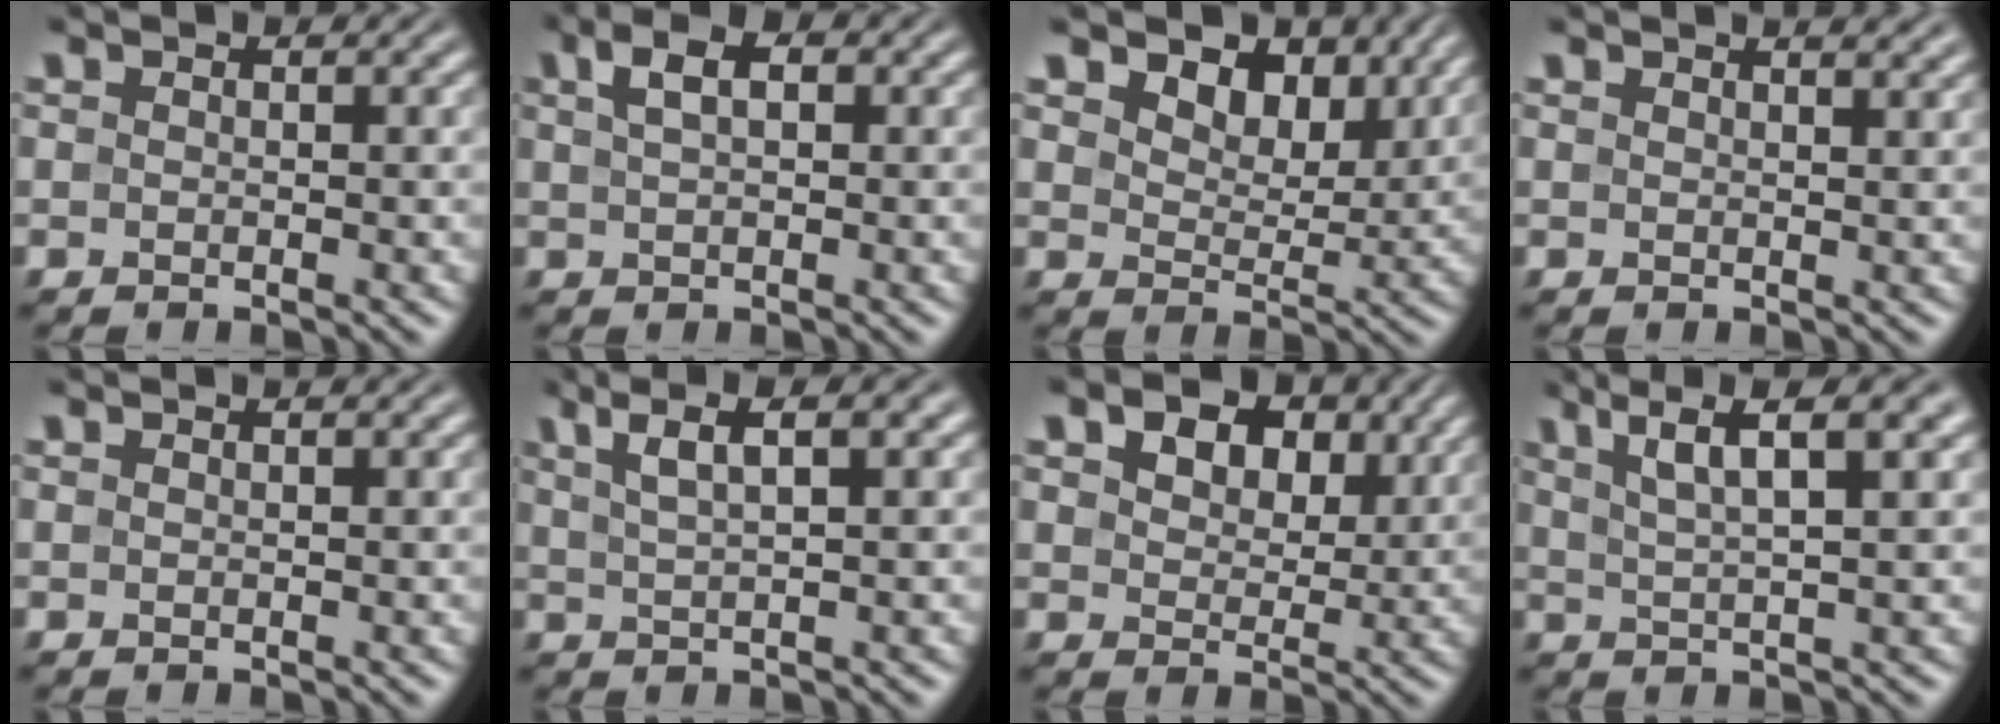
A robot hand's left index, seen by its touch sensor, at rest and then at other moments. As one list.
[{"total": 3.3, "force": [1.4, 1.7, 2.5], "torque": [-0.044, 0.011, 0.018]}, {"total": 7.2, "force": [4.5, 4.0, 3.9], "torque": [-0.070, -0.005, 0.063]}, {"total": 2.5, "force": [2.1, 0.8, 1.2], "torque": [-0.003, 0.013, 0.011]}, {"total": 0.8, "force": [0.6, 0.2, 0.4], "torque": [-0.003, 0.003, 0.006]}, {"total": 5.3, "force": [3.0, 1.4, 4.1], "torque": [-0.060, 0.018, 0.035]}, {"total": 7.9, "force": [4.2, 4.7, 4.7], "torque": [-0.082, 0.006, 0.056]}, {"total": 6.4, "force": [3.7, 1.2, 5.1], "torque": [-0.077, 0.014, 0.062]}]